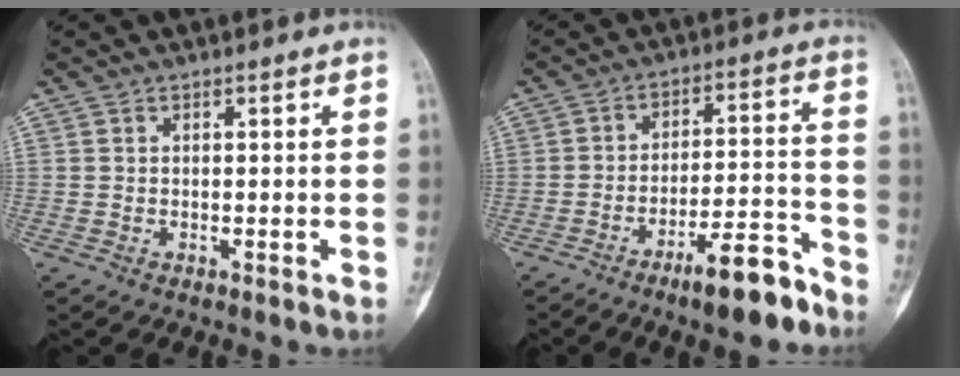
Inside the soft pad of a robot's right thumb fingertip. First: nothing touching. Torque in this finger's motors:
{"motor_torque": [1.63, 0.48, 0.80, -1.06, 0.21]}